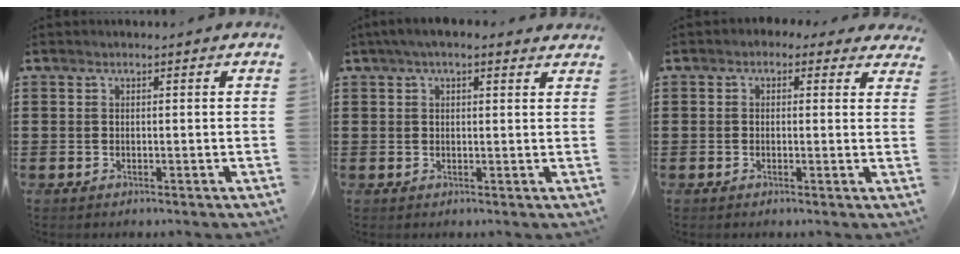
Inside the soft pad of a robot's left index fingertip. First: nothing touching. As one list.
[{"total": 2.8, "force": [1.9, 1.2, 1.6], "torque": [-0.037, 0.010, 0.033]}, {"total": 1.3, "force": [0.4, 1.1, 0.5], "torque": [-0.016, 0.008, 0.005]}]